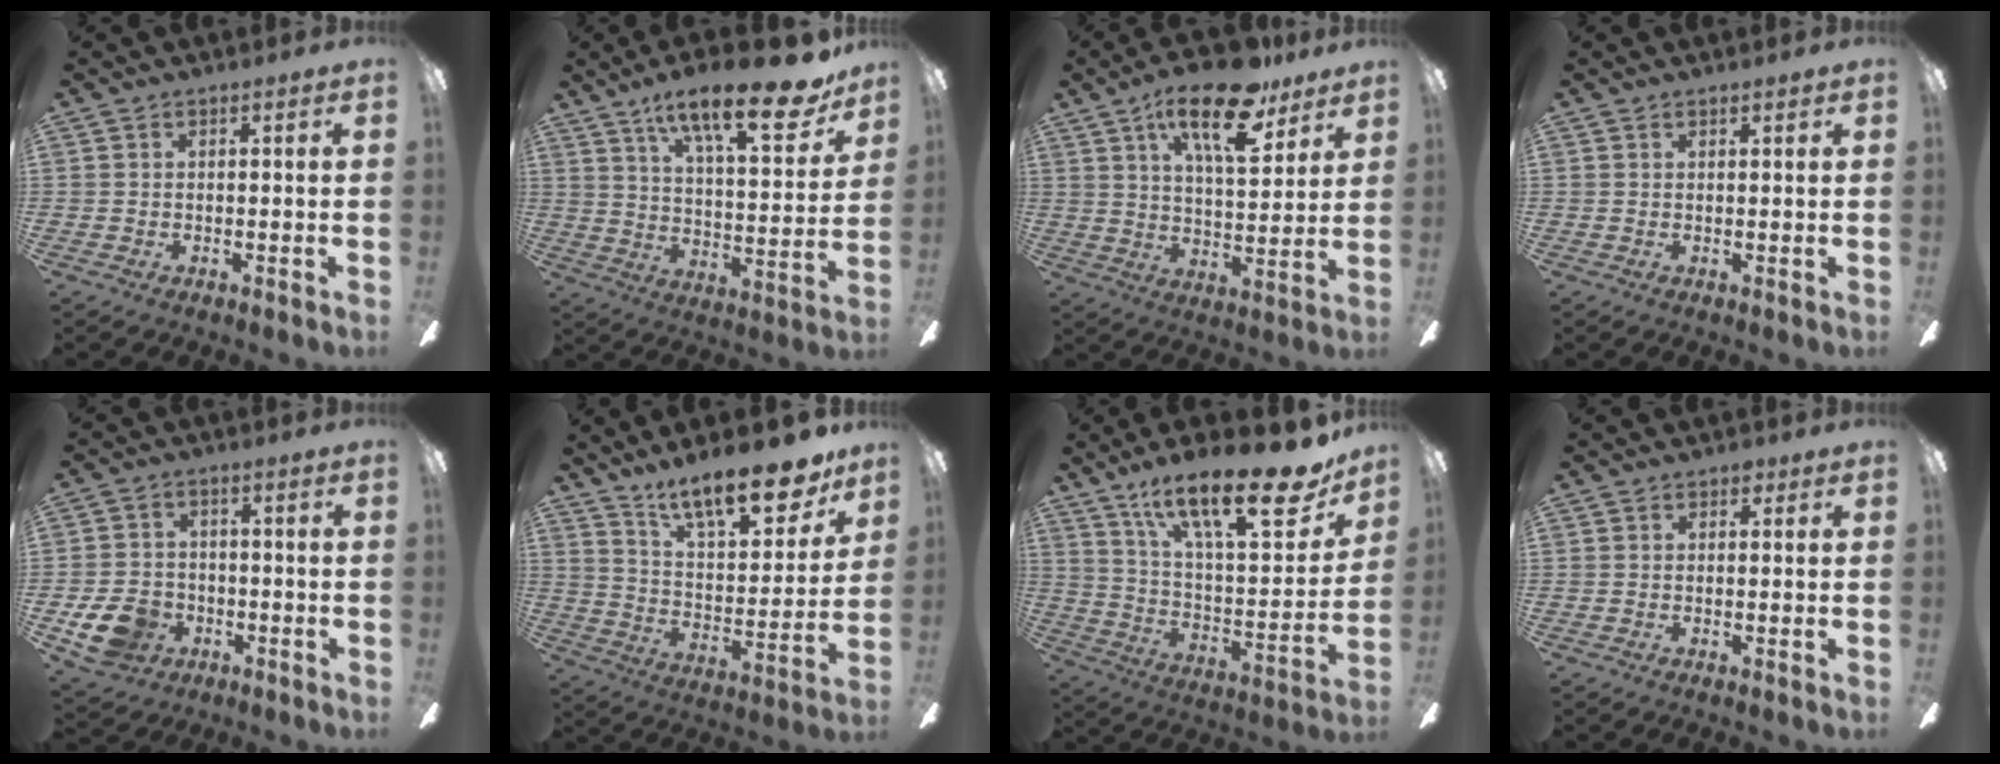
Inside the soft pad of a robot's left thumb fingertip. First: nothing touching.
{"total": 22.6, "force": [15.4, 6.9, 15.0], "torque": [-0.230, -0.090, 0.246]}
{"total": 17.5, "force": [11.4, 6.5, 11.6], "torque": [-0.185, -0.050, 0.185]}
{"total": 1.0, "force": [0.9, 0.1, 0.4], "torque": [-0.009, 0.001, 0.015]}
{"total": 10.0, "force": [-4.1, 7.5, 5.1], "torque": [-0.116, 0.024, -0.073]}
{"total": 20.1, "force": [15.0, 7.2, 11.2], "torque": [-0.172, -0.100, 0.256]}
{"total": 24.8, "force": [17.0, 7.7, 16.3], "torque": [-0.236, -0.107, 0.278]}
{"total": 1.1, "force": [0.6, 0.8, 0.5], "torque": [-0.002, 0.000, 0.008]}